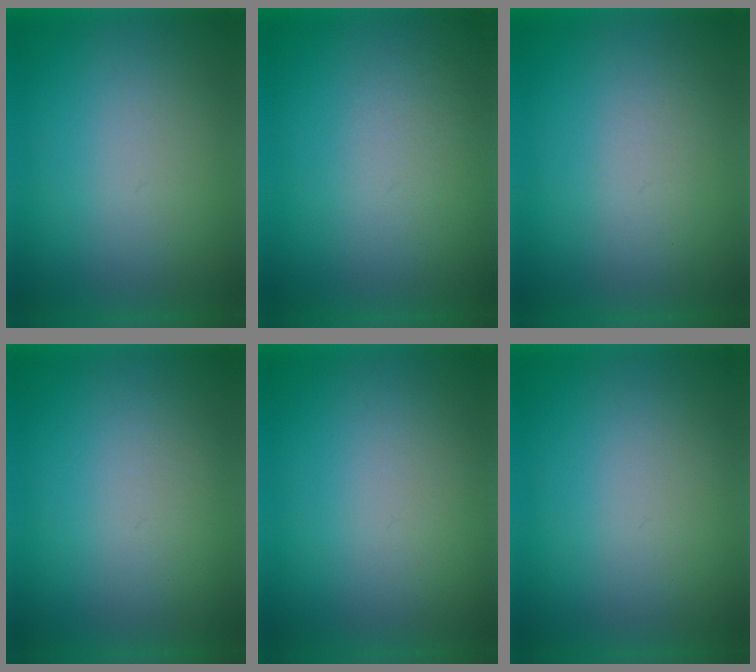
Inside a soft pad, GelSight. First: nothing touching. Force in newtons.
{"total": 2.2}
{"total": 1.4}
{"total": 1.1}
{"total": 1.0}
{"total": 1.1}